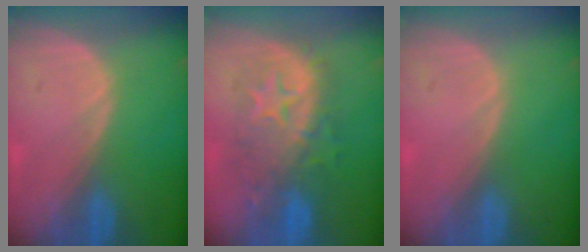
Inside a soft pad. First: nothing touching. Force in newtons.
{"total": 9.0, "press": 9.0, "slide": 0.3}
{"total": 0.0}